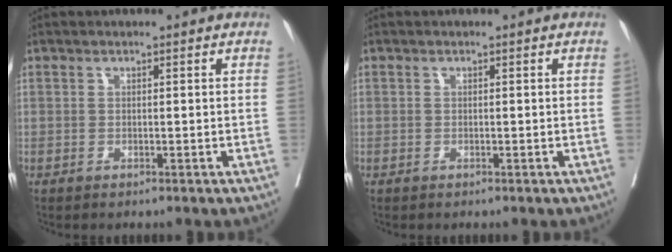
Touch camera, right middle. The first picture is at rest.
{"total": 0.0}